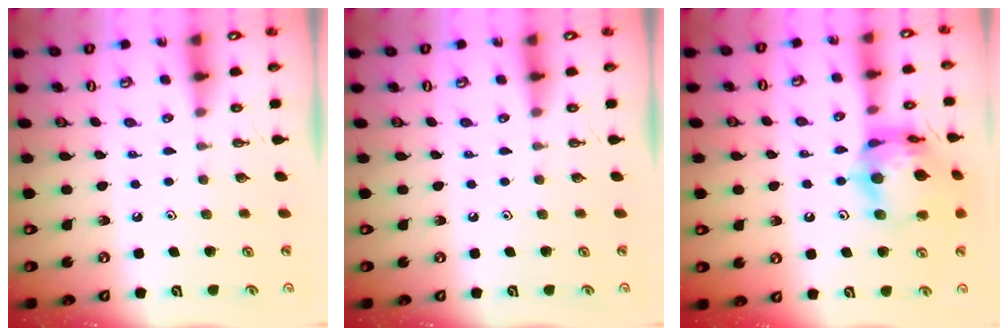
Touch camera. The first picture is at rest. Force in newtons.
{"total": 0.0}
{"total": 17.4, "press": 17.2, "slide": 2.3}